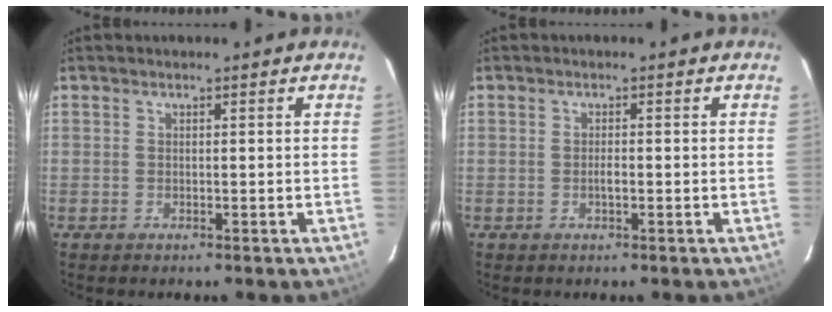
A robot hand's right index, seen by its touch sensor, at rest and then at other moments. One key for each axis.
{"total": 1.3, "fx": -0.3, "fy": 0.4, "fz": 1.1, "tx": -0.022, "ty": 0.001, "tz": -0.005}